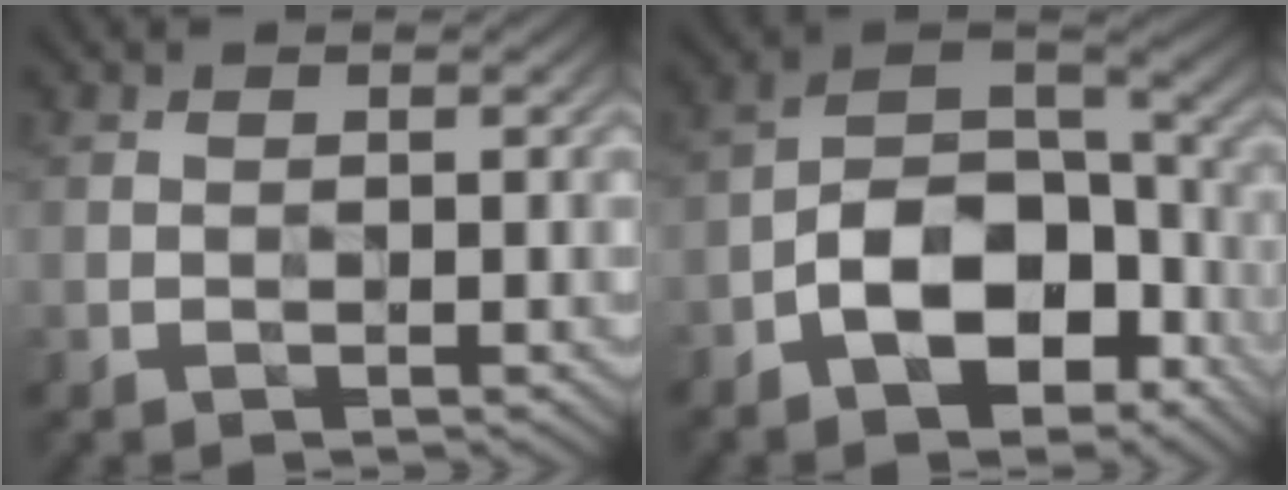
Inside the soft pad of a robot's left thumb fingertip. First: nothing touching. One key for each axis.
{"total": 10.9, "fx": -5.1, "fy": 5.8, "fz": 7.7, "tx": -0.140, "ty": -0.002, "tz": -0.102}